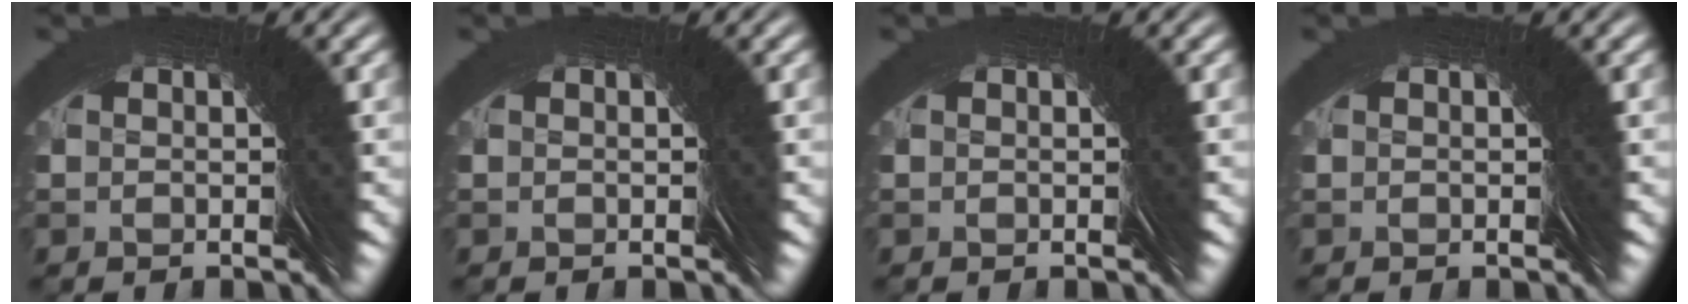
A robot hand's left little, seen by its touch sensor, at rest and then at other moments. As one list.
[{"total": 0.0}, {"total": 0.0}, {"total": 0.0}]